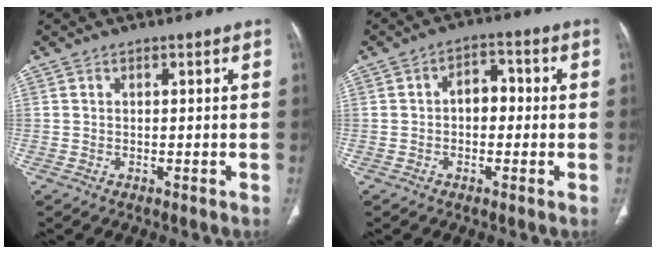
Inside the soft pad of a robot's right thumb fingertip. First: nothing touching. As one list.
[{"total": 4.8, "force": [-0.3, 3.4, 3.4], "torque": [-0.031, 0.019, -0.014]}]